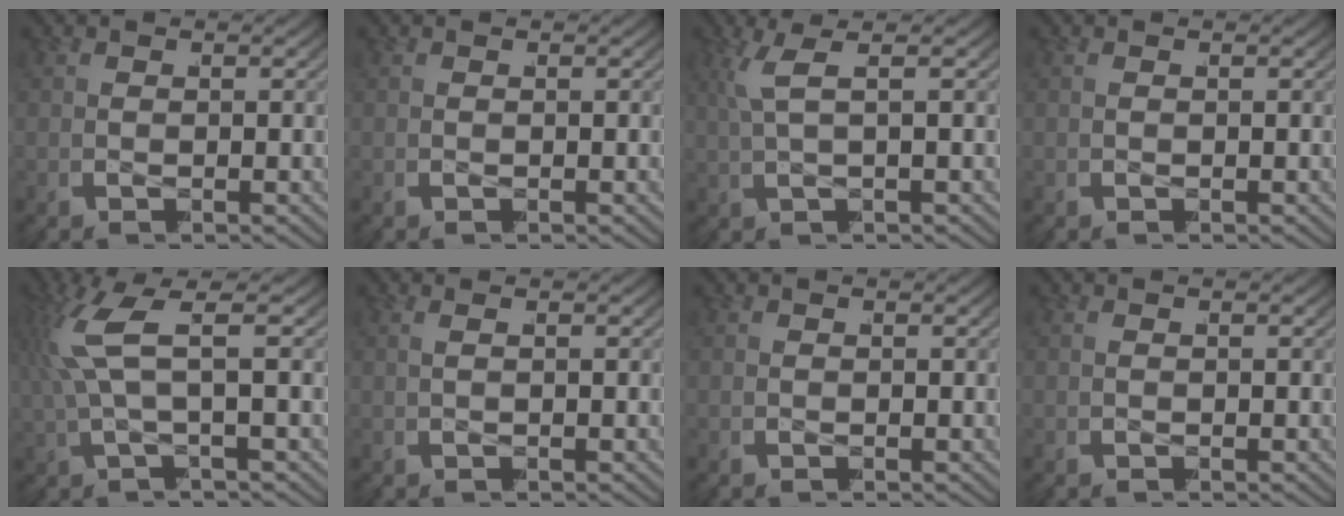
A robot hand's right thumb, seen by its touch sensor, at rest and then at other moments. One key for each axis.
{"total": 0.0}
{"total": 3.1, "fx": 1.4, "fy": 0.3, "fz": 2.7, "tx": -0.054, "ty": 0.014, "tz": 0.024}
{"total": 0.0}
{"total": 6.3, "fx": 1.6, "fy": 2.3, "fz": 5.7, "tx": -0.111, "ty": 0.021, "tz": 0.019}
{"total": 0.7, "fx": 0.2, "fy": -0.6, "fz": 0.3, "tx": 0.000, "ty": 0.010, "tz": 0.000}
{"total": 0.0}
{"total": 0.0}